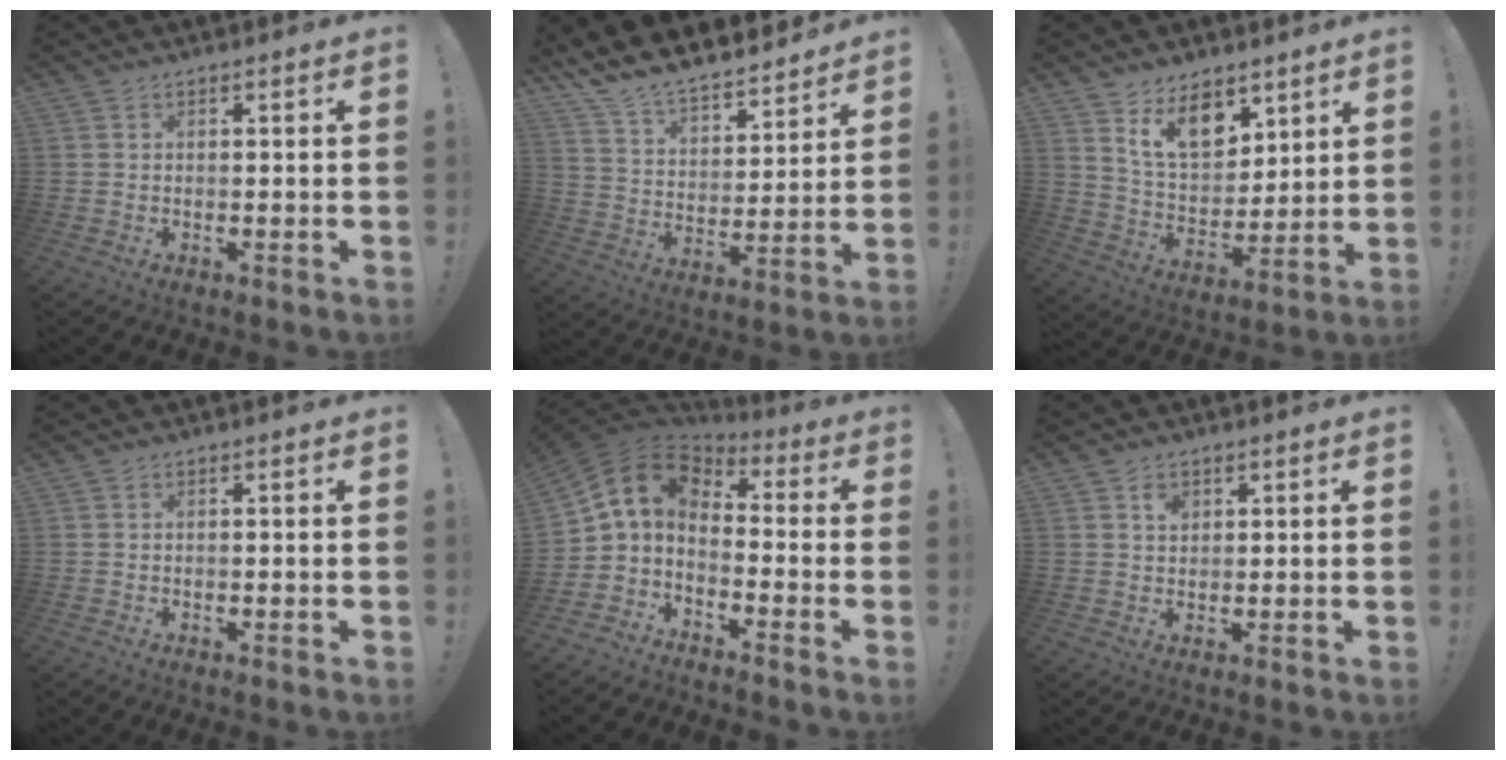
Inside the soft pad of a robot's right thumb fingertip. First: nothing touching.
{"total": 11.2, "force": [10.6, 2.9, 2.5], "torque": [-0.072, -0.095, 0.192]}
{"total": 13.9, "force": [9.0, 8.1, 6.8], "torque": [-0.100, -0.056, 0.169]}
{"total": 0.0}
{"total": 8.4, "force": [0.1, 5.7, 6.1], "torque": [-0.129, 0.002, 0.000]}
{"total": 2.4, "force": [1.2, 1.8, 1.1], "torque": [-0.005, -0.005, 0.019]}